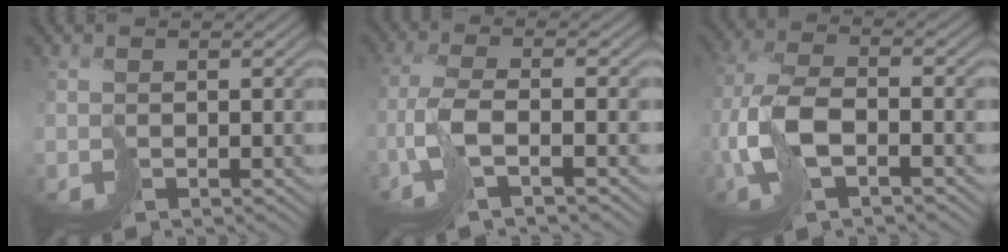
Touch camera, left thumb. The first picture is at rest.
{"total": 5.1, "force": [-1.5, 1.0, 4.8], "torque": [-0.093, 0.005, -0.048]}
{"total": 7.9, "force": [-2.0, 3.7, 6.8], "torque": [-0.160, -0.002, -0.050]}